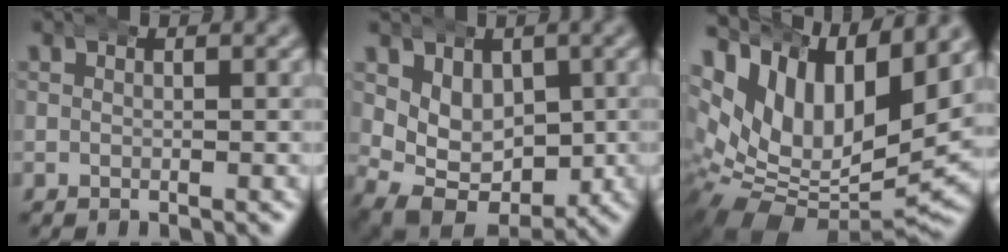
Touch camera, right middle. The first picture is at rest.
{"total": 8.7, "force": [-0.9, 7.4, 4.6], "torque": [-0.085, -0.043, -0.012]}
{"total": 15.9, "force": [1.4, 11.4, 10.9], "torque": [-0.223, -0.040, 0.031]}